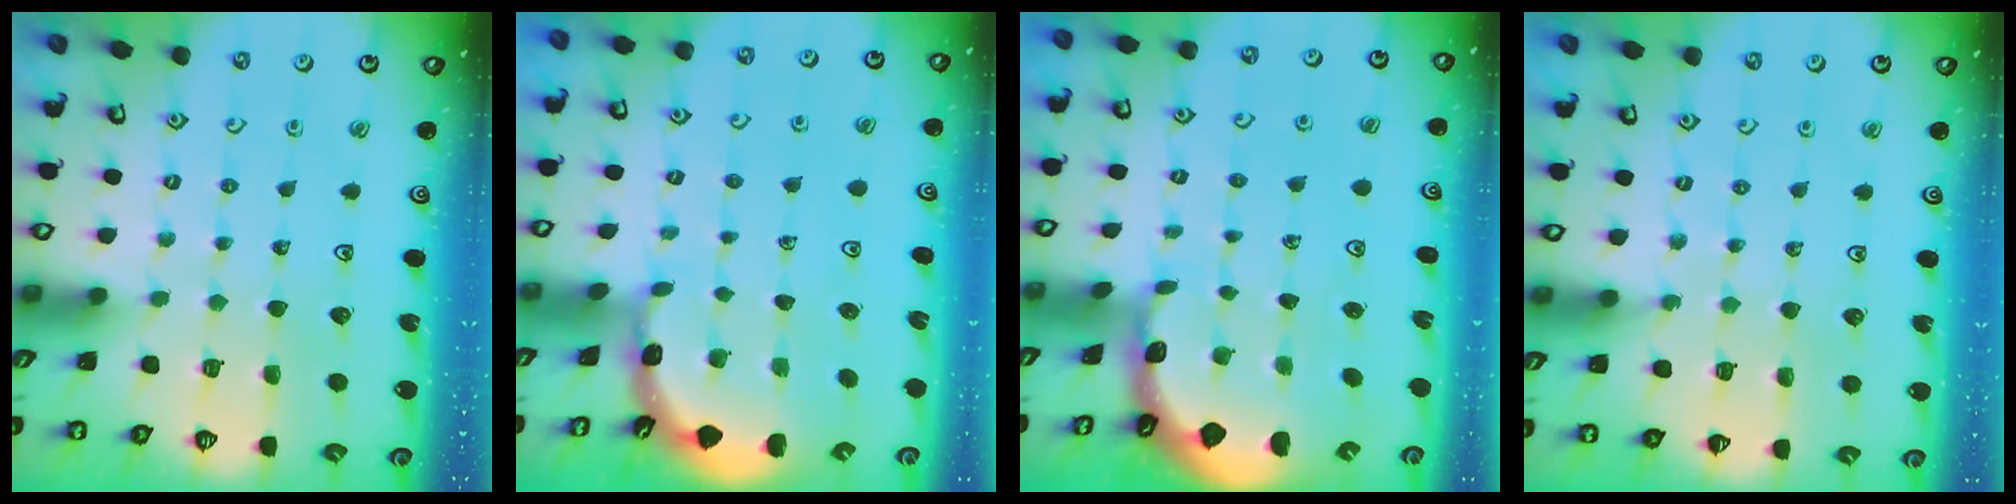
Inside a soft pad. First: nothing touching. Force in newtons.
{"total": 1.6, "press": 1.6, "slide": 0.1}
{"total": 1.0, "press": 1.0, "slide": 0.1}
{"total": 3.8, "press": 3.6, "slide": 1.1}